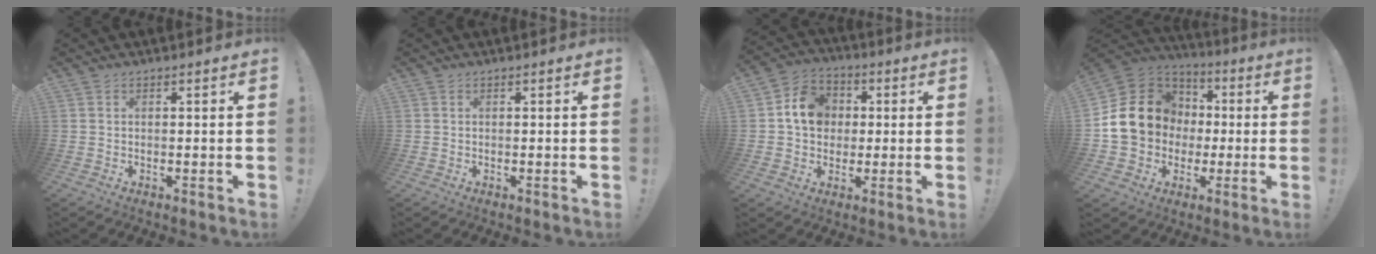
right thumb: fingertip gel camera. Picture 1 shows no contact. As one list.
[{"total": 0.0}, {"total": 11.2, "force": [1.7, 9.6, 5.5], "torque": [-0.086, 0.011, 0.041]}, {"total": 18.8, "force": [1.9, 16.1, 9.5], "torque": [-0.163, 0.015, 0.063]}]